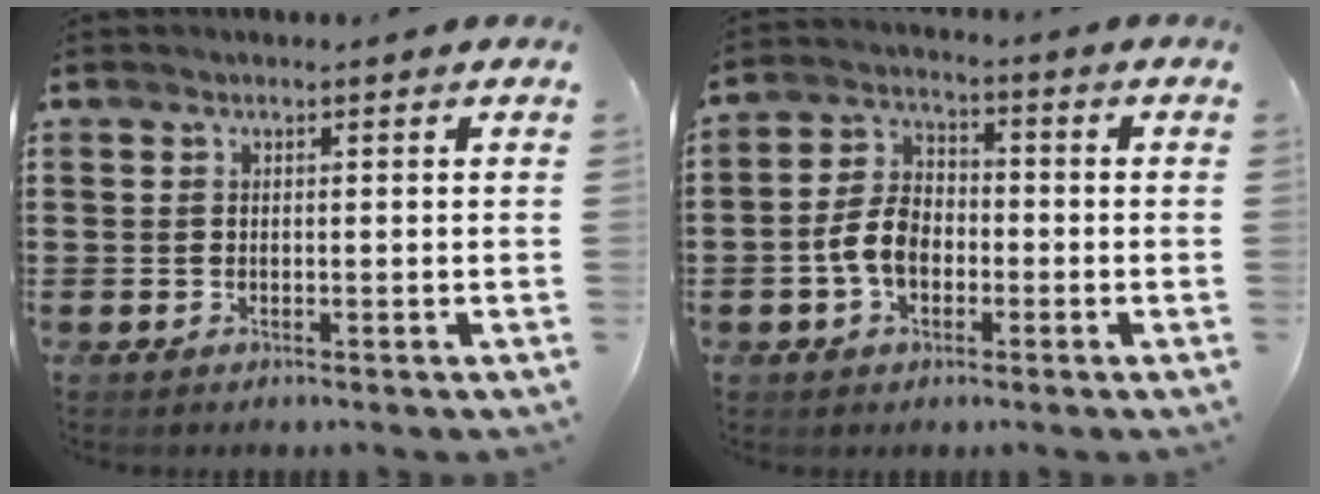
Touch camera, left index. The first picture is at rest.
{"total": 6.4, "force": [-1.8, 4.2, 4.5], "torque": [-0.108, 0.005, -0.041]}